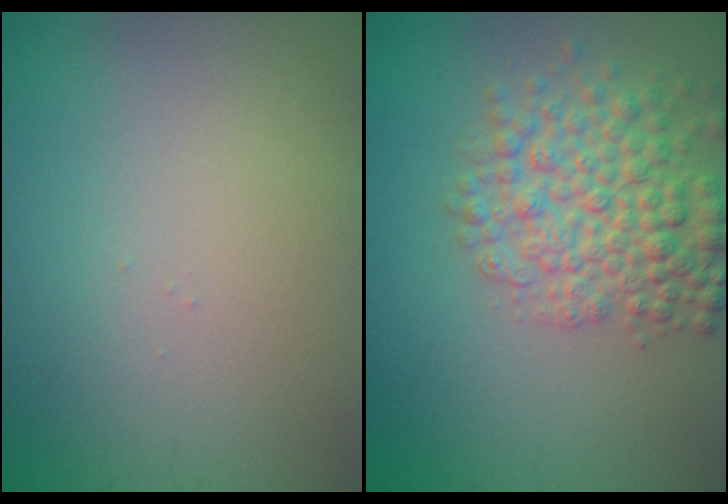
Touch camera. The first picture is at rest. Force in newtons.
{"total": 5.5, "press": 5.5, "slide": 0.2}